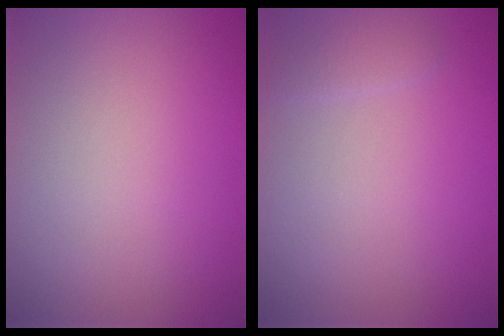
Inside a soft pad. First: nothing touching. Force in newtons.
{"total": 1.0, "press": 1.0, "slide": 0.2}